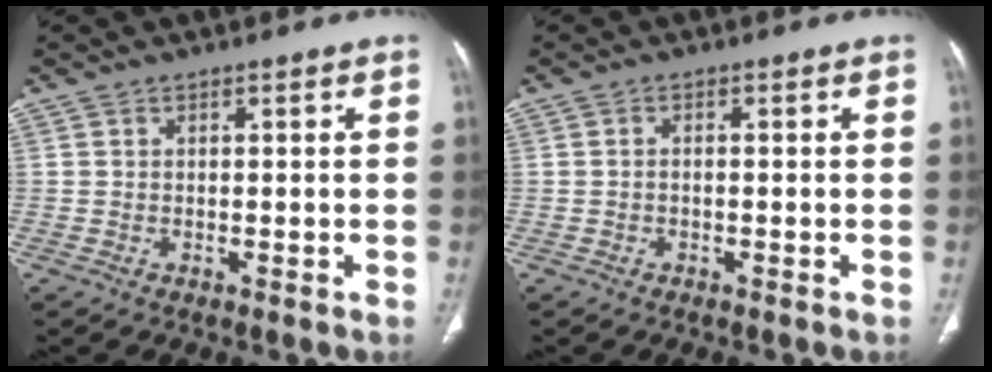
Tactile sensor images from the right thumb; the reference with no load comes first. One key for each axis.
{"total": 0.7, "fx": -0.3, "fy": 0.3, "fz": 0.6, "tx": -0.010, "ty": 0.002, "tz": -0.007}